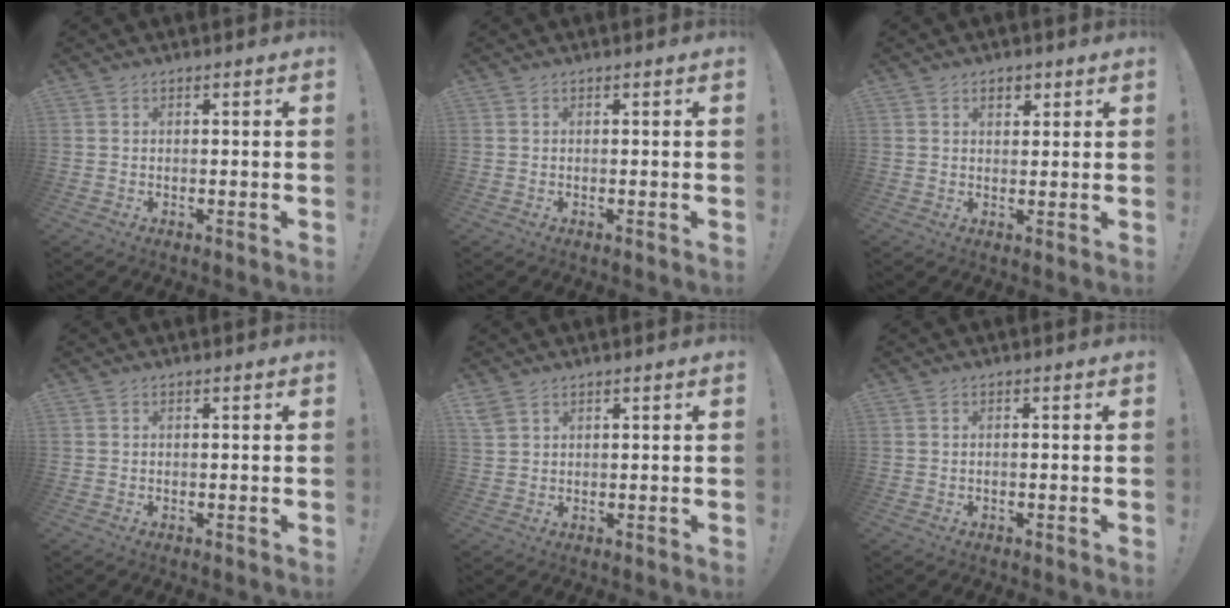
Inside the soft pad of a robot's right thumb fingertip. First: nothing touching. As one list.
[{"total": 0.0}, {"total": 3.2, "force": [1.5, 2.1, 1.9], "torque": [-0.027, 0.001, 0.025]}, {"total": 0.0}, {"total": 3.1, "force": [2.0, 2.0, 1.2], "torque": [-0.023, -0.005, 0.042]}, {"total": 0.7, "force": [-0.5, -0.2, 0.4], "torque": [-0.016, 0.001, -0.007]}]